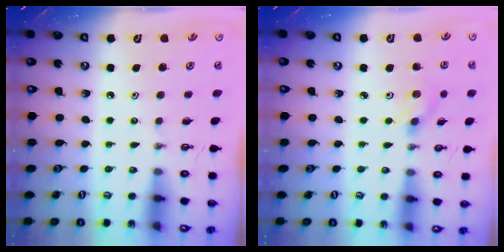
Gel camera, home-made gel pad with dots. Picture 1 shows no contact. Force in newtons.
{"total": 2.8, "press": 2.4, "slide": 1.4}